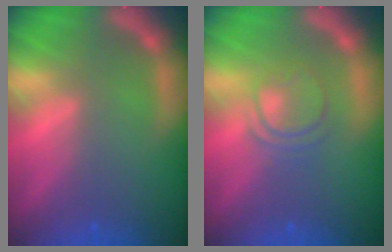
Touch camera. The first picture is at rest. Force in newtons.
{"total": 3.5}